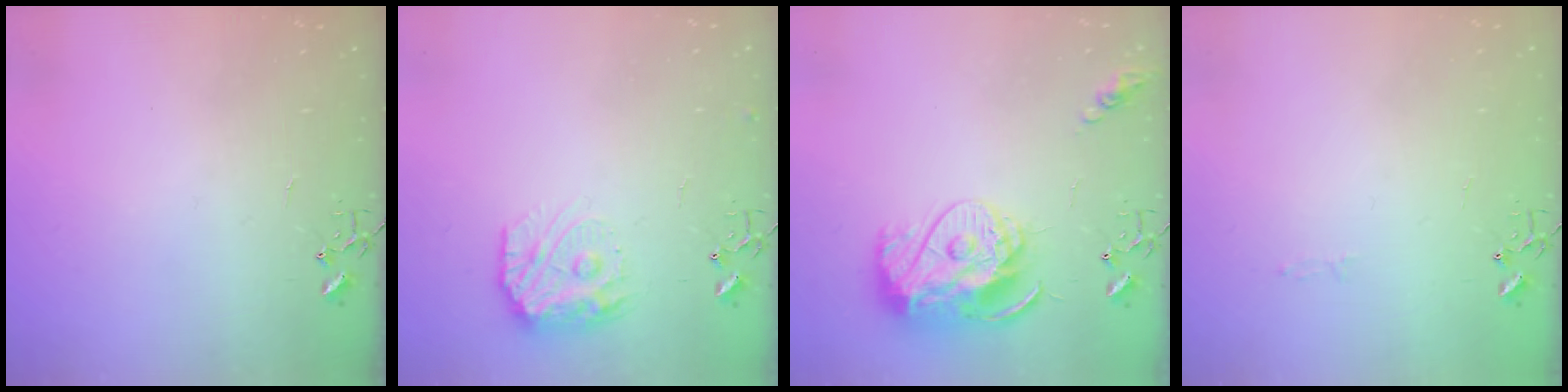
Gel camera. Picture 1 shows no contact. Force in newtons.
{"total": 12.4, "press": 12.4, "slide": 1.0}
{"total": 13.8, "press": 13.7, "slide": 1.2}
{"total": 2.6, "press": 2.6, "slide": 0.3}